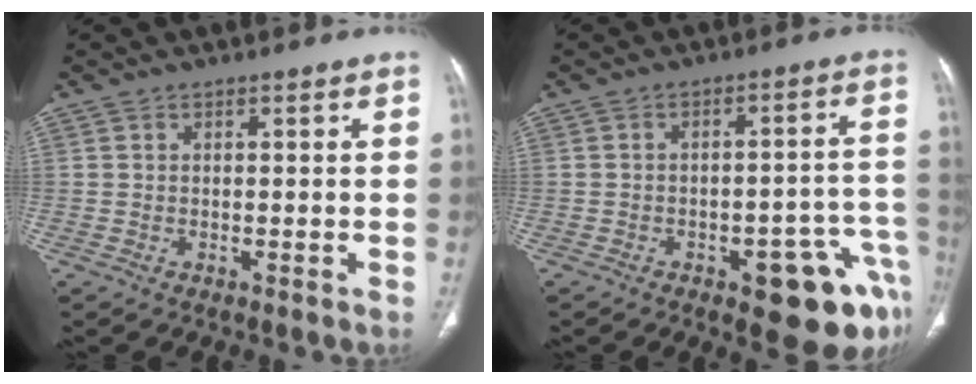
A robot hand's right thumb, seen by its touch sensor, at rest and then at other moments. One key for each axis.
{"total": 14.3, "fx": -7.1, "fy": 5.1, "fz": 11.3, "tx": -0.073, "ty": 0.049, "tz": -0.075}